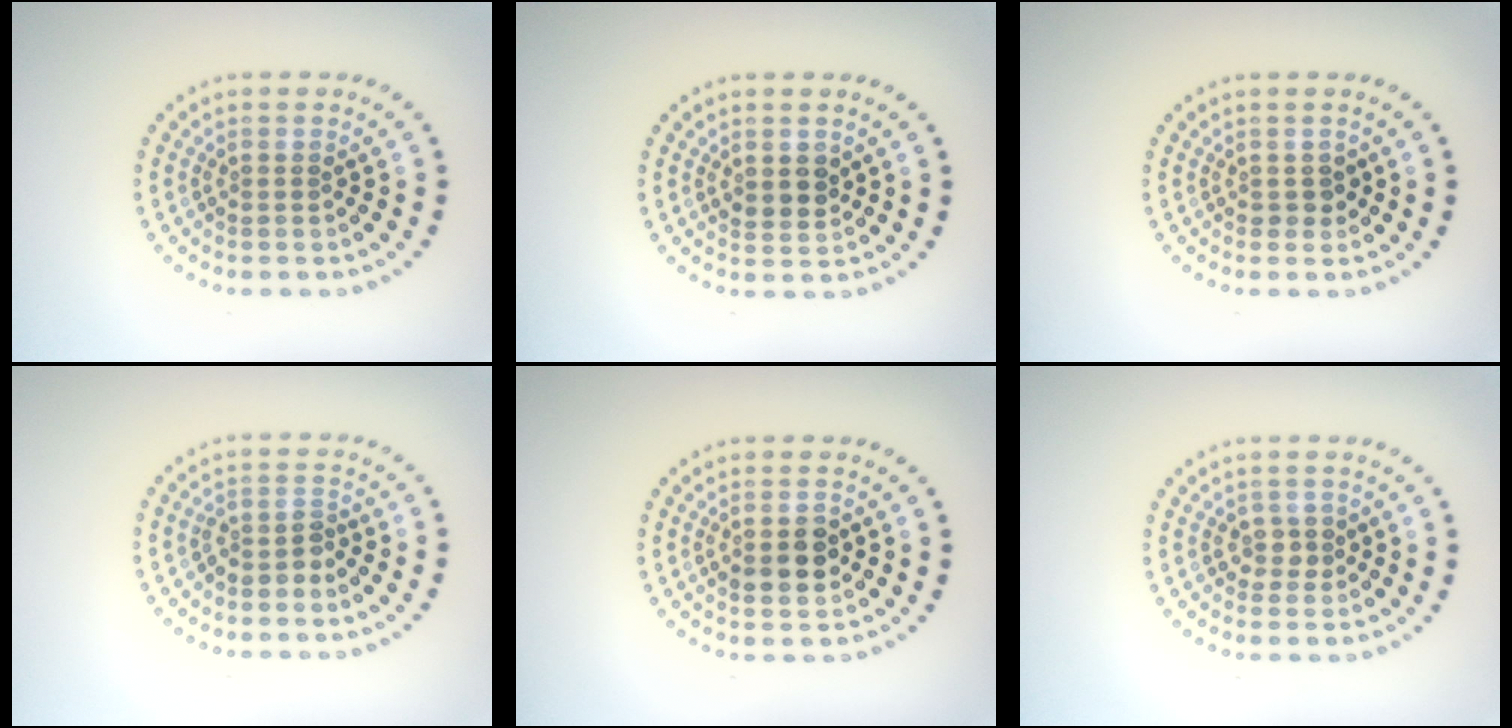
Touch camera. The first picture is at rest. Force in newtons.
{"total": 1.9, "press": 1.8, "slide": 0.6}
{"total": 1.1, "press": 1.0, "slide": 0.4}
{"total": 1.8, "press": 1.4, "slide": 1.1}
{"total": 3.0, "press": 3.0, "slide": 0.1}
{"total": 1.5, "press": 1.4, "slide": 0.6}